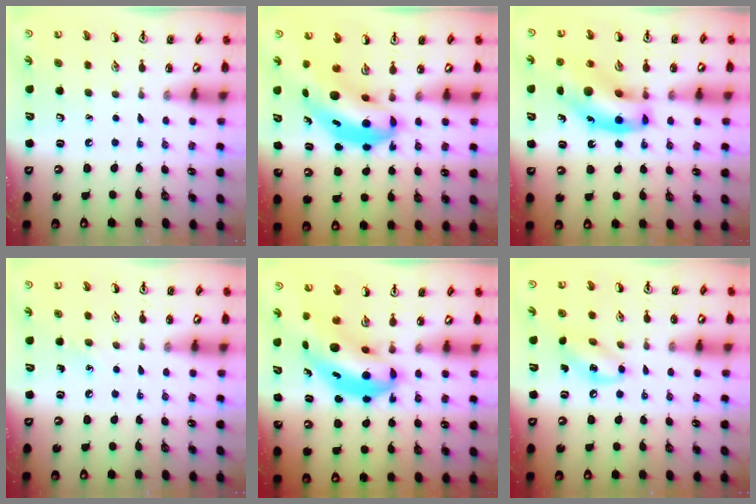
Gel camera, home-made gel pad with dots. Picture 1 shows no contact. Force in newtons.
{"total": 7.9, "press": 7.7, "slide": 1.6}
{"total": 16.7, "press": 16.2, "slide": 4.3}
{"total": 3.3, "press": 3.1, "slide": 1.2}
{"total": 7.9, "press": 7.7, "slide": 1.6}
{"total": 7.4, "press": 7.3, "slide": 1.1}